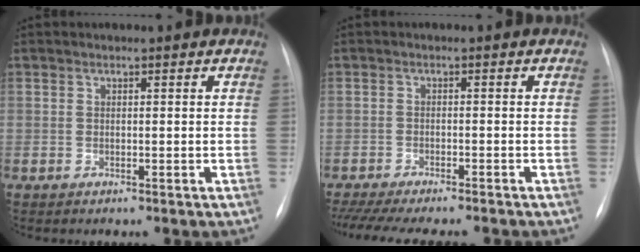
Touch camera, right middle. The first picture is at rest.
{"total": 14.8, "force": [-12.9, 2.6, 6.8], "torque": [-0.128, -0.018, -0.177]}